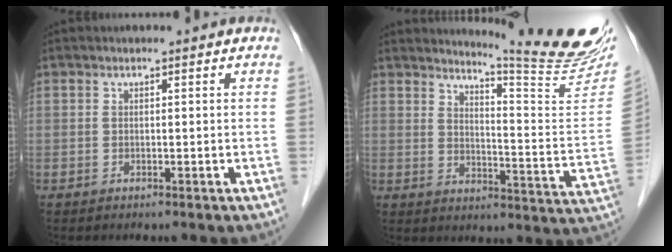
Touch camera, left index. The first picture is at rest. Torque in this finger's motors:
{"motor_torque": [-0.71, -0.76, 0.19, 0.05]}